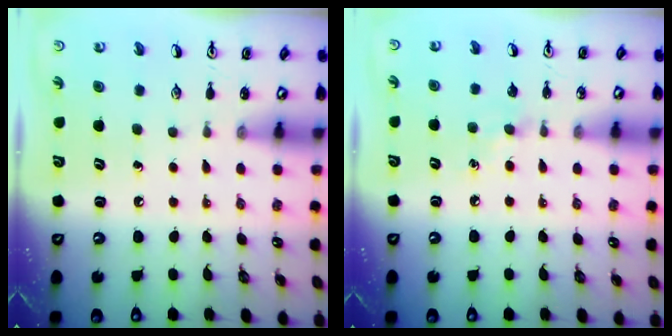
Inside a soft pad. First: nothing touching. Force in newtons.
{"total": 5.4, "press": 5.3, "slide": 0.8}